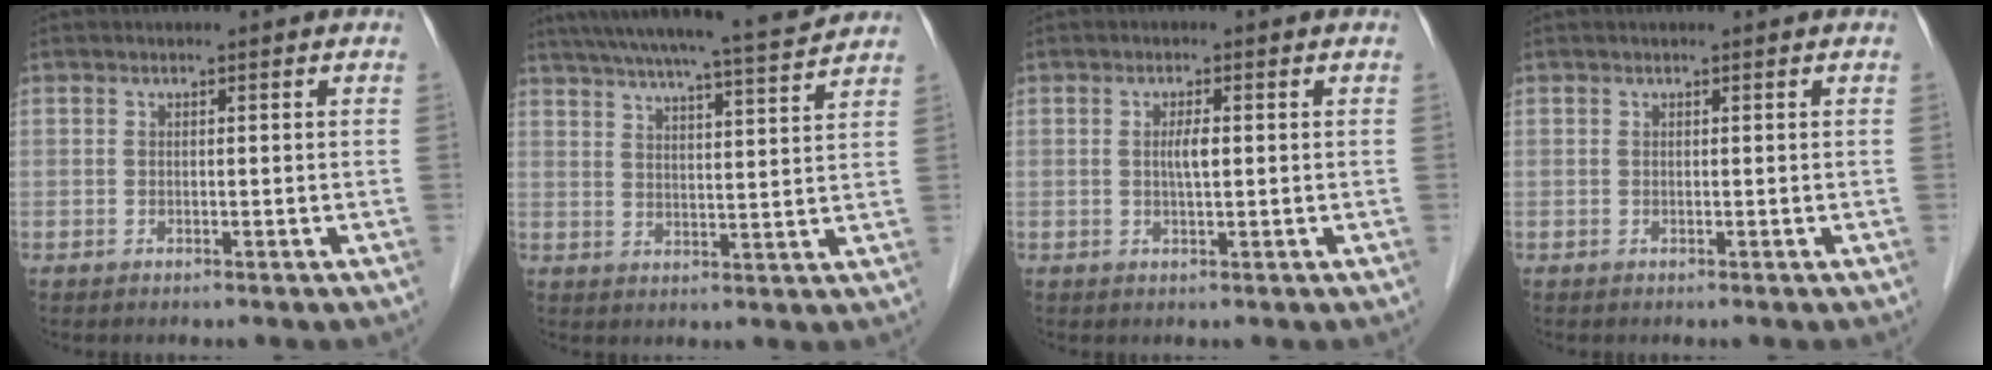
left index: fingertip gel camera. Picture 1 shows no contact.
{"total": 16.0, "force": [14.5, -0.5, 6.5], "torque": [-0.114, -0.006, 0.205]}
{"total": 2.0, "force": [-0.1, 0.3, 2.0], "torque": [-0.038, -0.003, -0.001]}
{"total": 0.0}